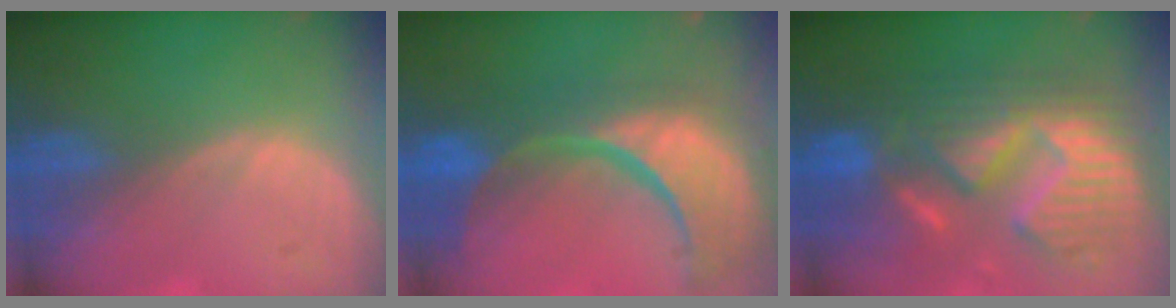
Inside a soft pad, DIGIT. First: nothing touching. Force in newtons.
{"total": 15.5, "press": 12.2, "slide": 9.6}
{"total": 13.2, "press": 13.2, "slide": 1.3}